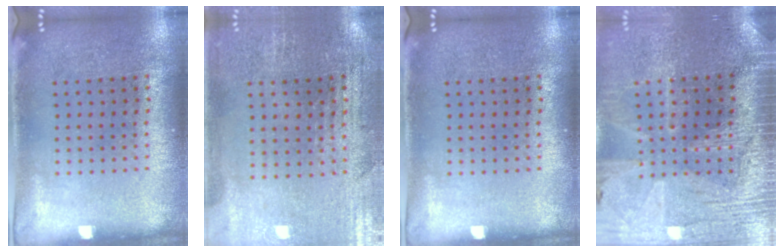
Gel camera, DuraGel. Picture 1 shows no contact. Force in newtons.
{"total": 0.6, "press": 0.5, "slide": 0.3}
{"total": 0.0}
{"total": 3.4, "press": 3.2, "slide": 1.2}